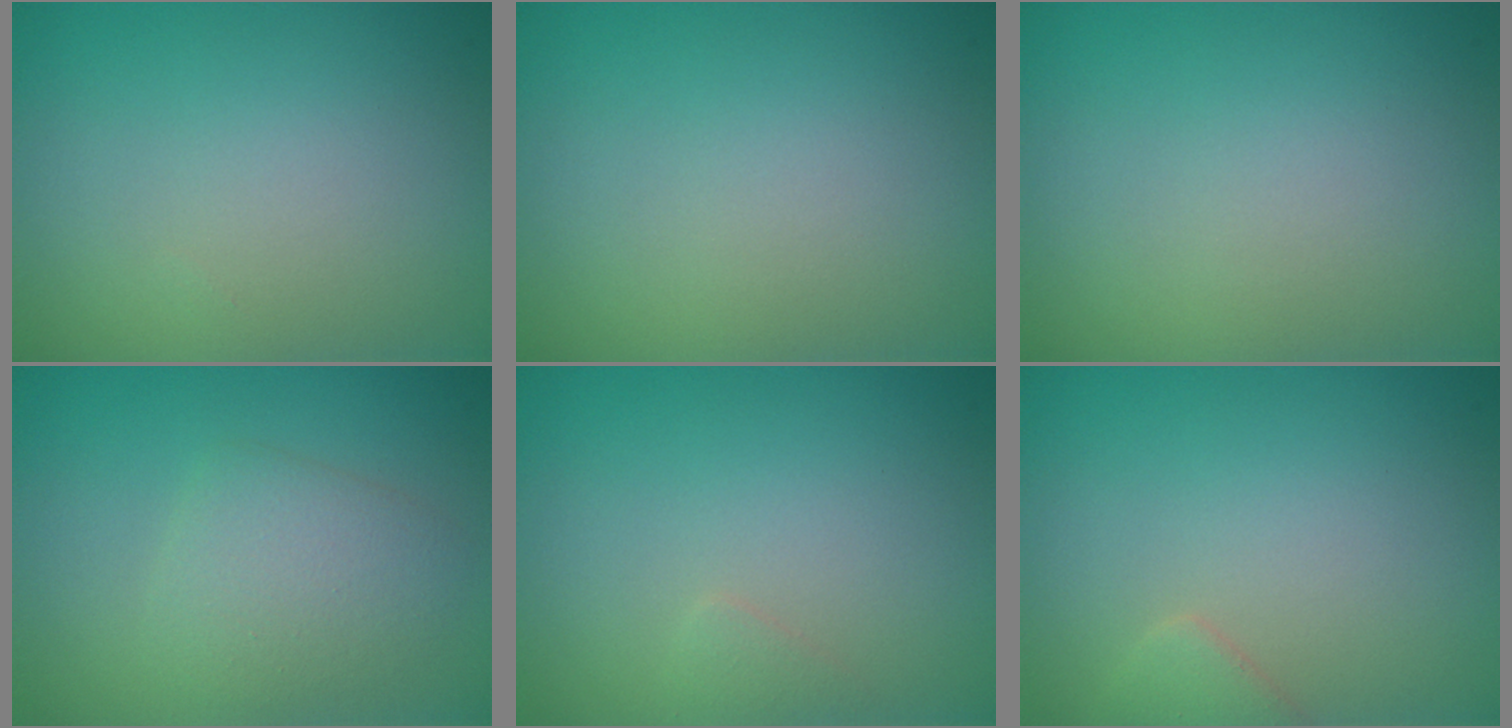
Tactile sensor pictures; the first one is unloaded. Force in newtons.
{"total": 0.0}
{"total": 0.0}
{"total": 3.0, "press": 3.0, "slide": 0.0}
{"total": 0.6, "press": 0.6, "slide": 0.0}
{"total": 1.4, "press": 1.4, "slide": 0.1}